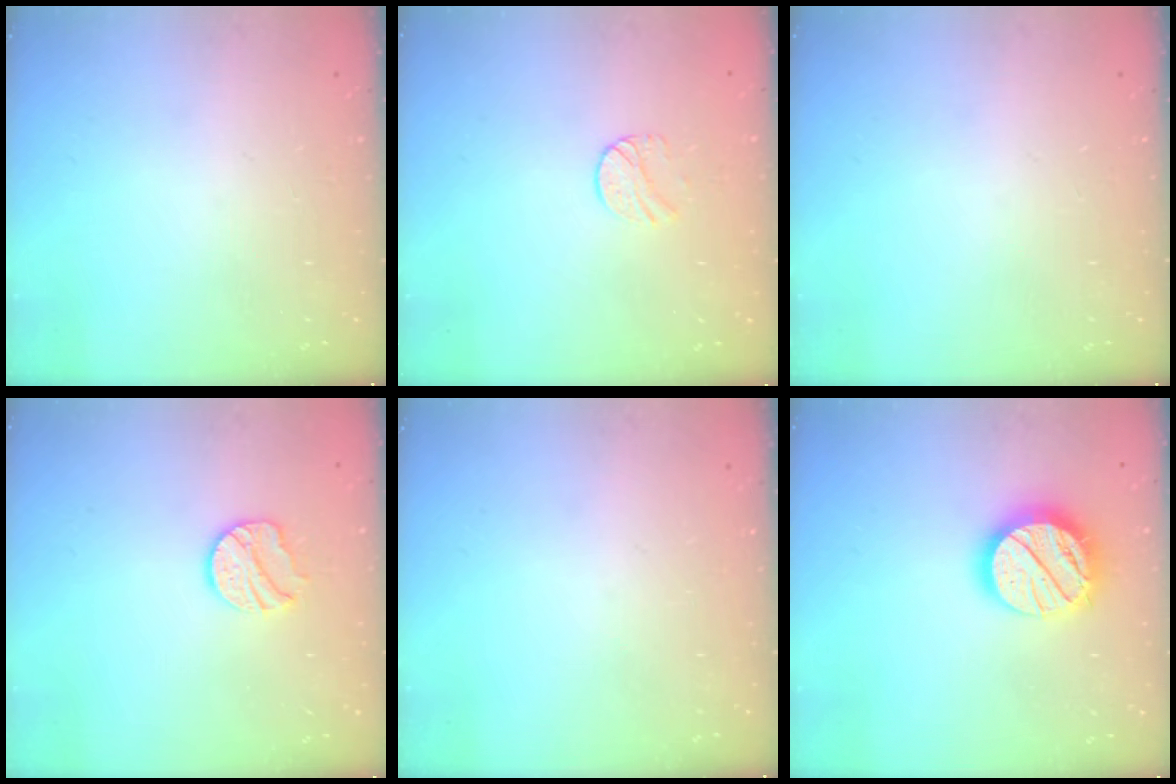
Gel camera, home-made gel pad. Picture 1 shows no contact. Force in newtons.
{"total": 6.9, "press": 6.9, "slide": 0.7}
{"total": 0.0}
{"total": 10.4, "press": 10.3, "slide": 0.6}
{"total": 0.0}
{"total": 17.3, "press": 17.2, "slide": 1.4}